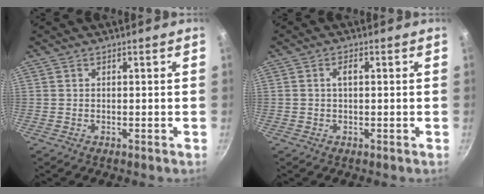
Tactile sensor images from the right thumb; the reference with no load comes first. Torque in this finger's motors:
{"motor_torque": [-0.56, 0.30, 0.31, 0.23, -0.03]}